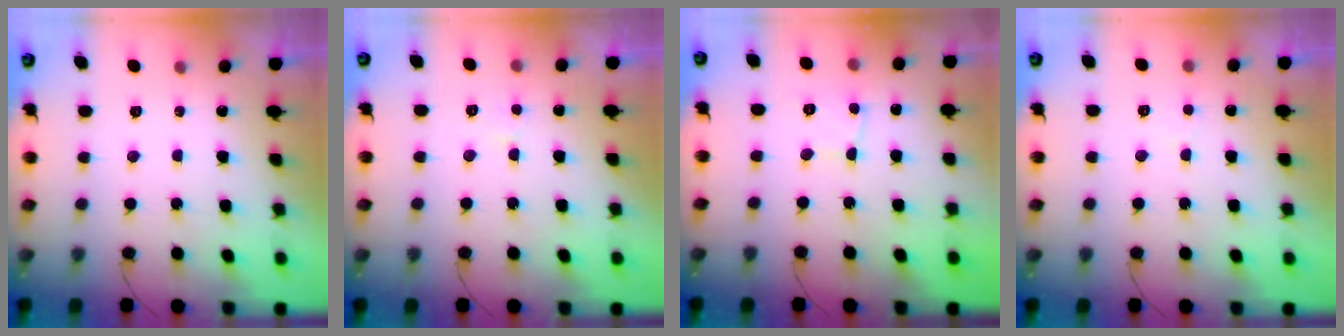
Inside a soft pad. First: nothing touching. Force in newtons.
{"total": 3.7, "press": 3.7, "slide": 0.4}
{"total": 2.6, "press": 2.6, "slide": 0.1}
{"total": 2.3, "press": 2.3, "slide": 0.2}